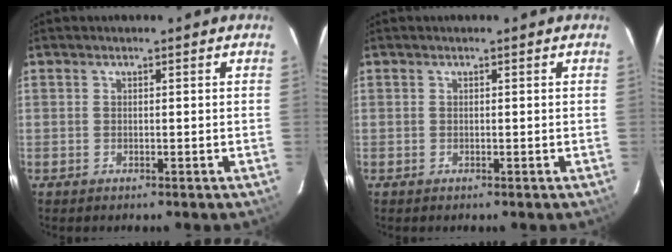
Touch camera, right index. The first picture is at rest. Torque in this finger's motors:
{"motor_torque": [0.00, 0.00, 0.01, 0.00]}